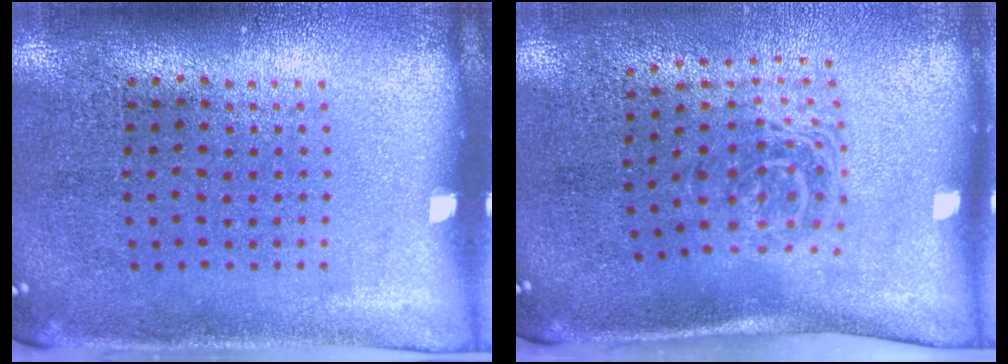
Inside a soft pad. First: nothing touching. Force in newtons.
{"total": 1.7, "press": 1.2, "slide": 1.2}